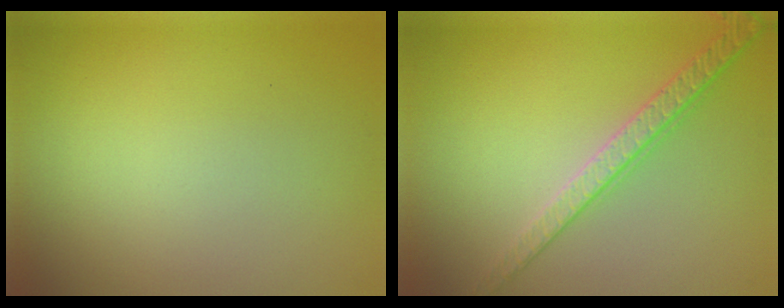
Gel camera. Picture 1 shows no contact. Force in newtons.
{"total": 2.8, "press": 2.4, "slide": 1.5}